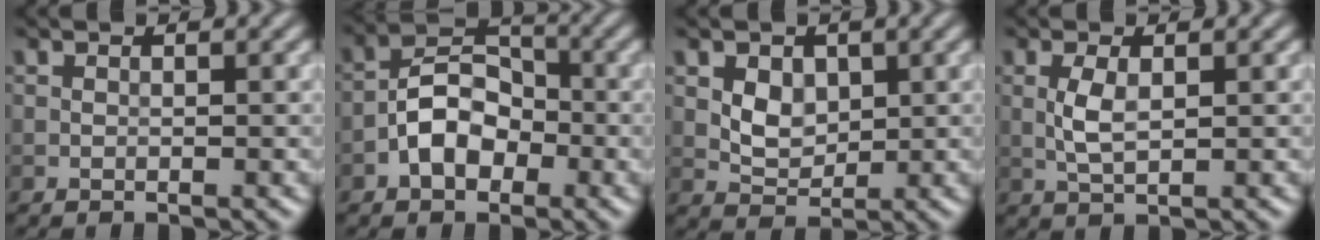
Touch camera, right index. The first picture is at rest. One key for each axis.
{"total": 4.7, "fx": -1.9, "fy": 3.1, "fz": 3.0, "tx": -0.045, "ty": 0.011, "tz": -0.040}
{"total": 2.8, "fx": 0.6, "fy": 2.1, "fz": 1.8, "tx": -0.030, "ty": -0.004, "tz": 0.012}
{"total": 2.3, "fx": 0.2, "fy": 1.0, "fz": 2.1, "tx": -0.049, "ty": 0.002, "tz": 0.006}